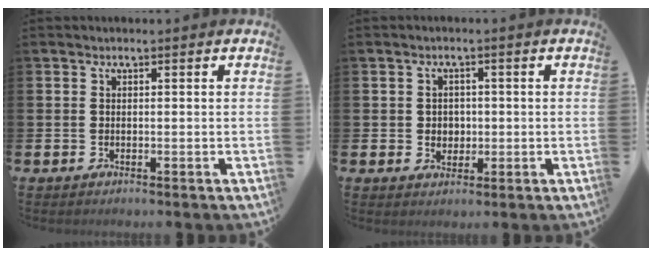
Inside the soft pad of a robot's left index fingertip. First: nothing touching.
{"total": 2.4, "force": [0.4, 2.2, 0.8], "torque": [0.001, 0.001, -0.002]}